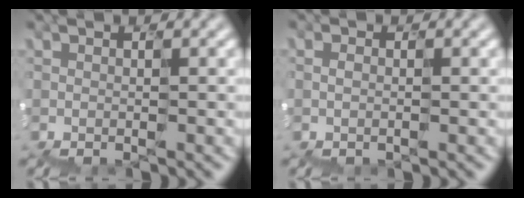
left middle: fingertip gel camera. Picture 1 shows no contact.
{"total": 1.3, "force": [-0.3, -0.5, -1.2], "torque": [0.000, -0.004, -0.006]}